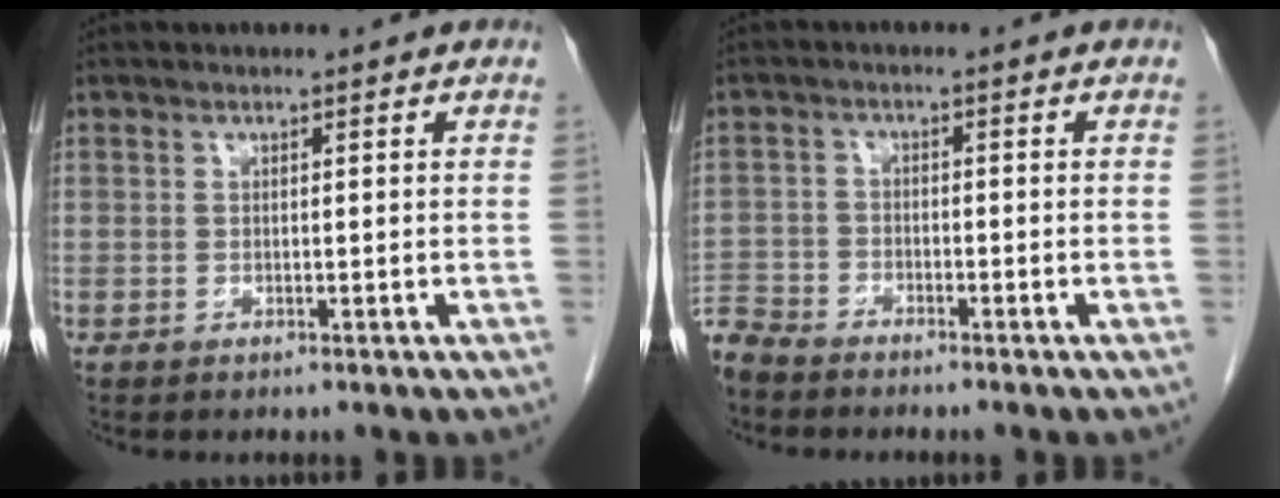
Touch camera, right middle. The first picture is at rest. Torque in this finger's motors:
{"motor_torque": [0.21, -0.32, 0.61, 0.13]}